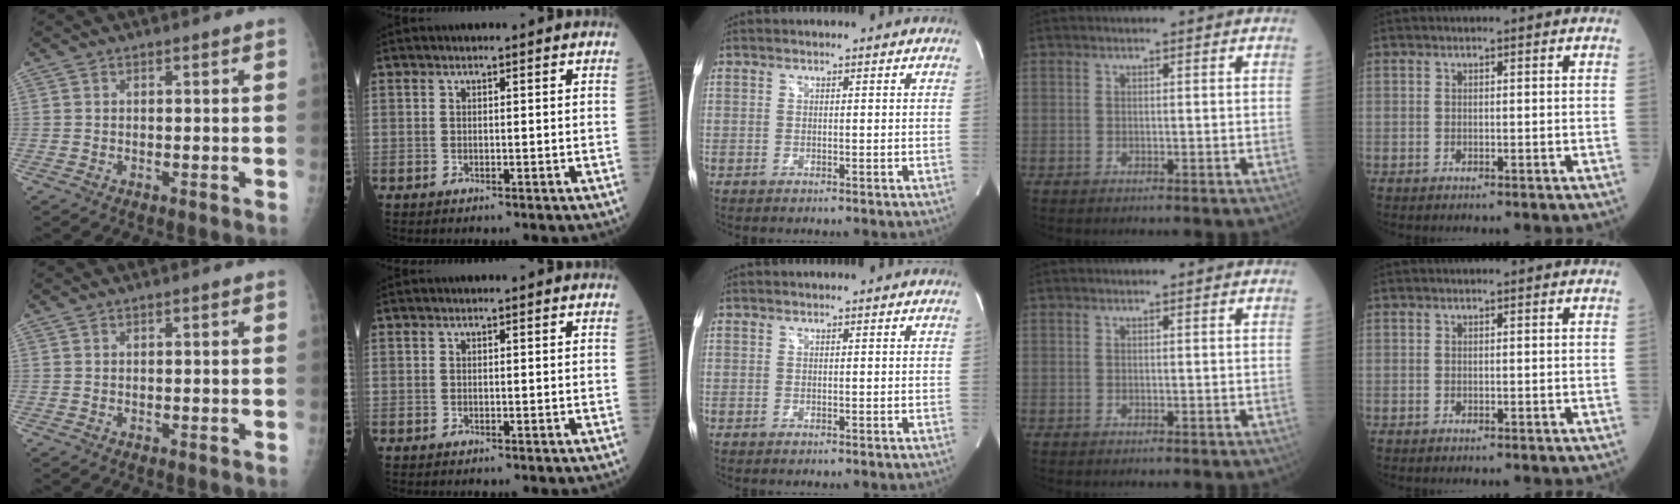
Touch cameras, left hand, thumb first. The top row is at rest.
{}